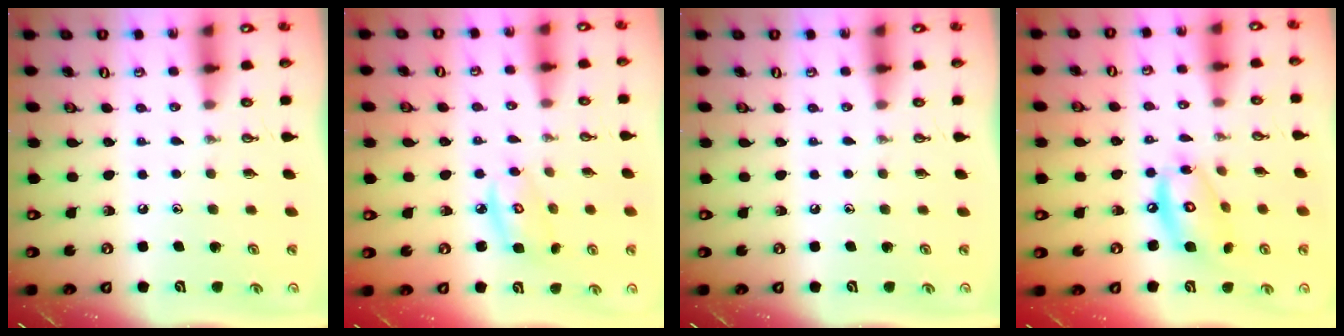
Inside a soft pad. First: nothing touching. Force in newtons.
{"total": 5.5, "press": 5.5, "slide": 0.3}
{"total": 0.0}
{"total": 12.5, "press": 12.5, "slide": 0.9}